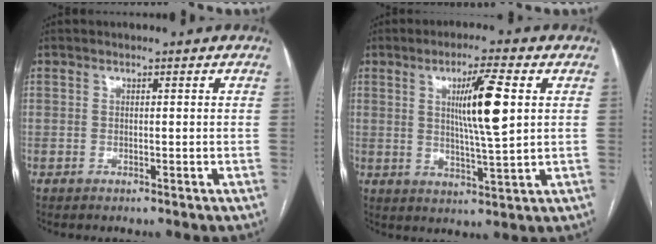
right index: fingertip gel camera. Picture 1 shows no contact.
{"total": 9.2, "force": [2.3, 0.1, 8.9], "torque": [-0.152, -0.005, 0.039]}